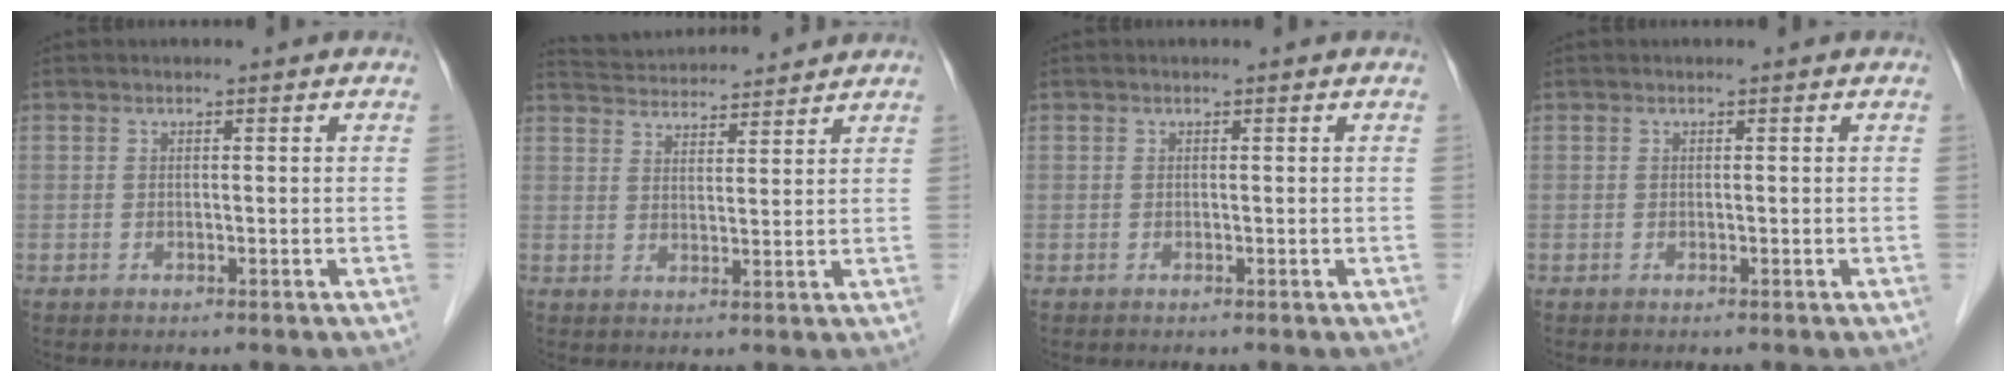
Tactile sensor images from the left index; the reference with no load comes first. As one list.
[{"total": 10.7, "force": [10.3, 1.6, 2.3], "torque": [-0.038, 0.026, 0.158]}, {"total": 0.0}, {"total": 0.0}]